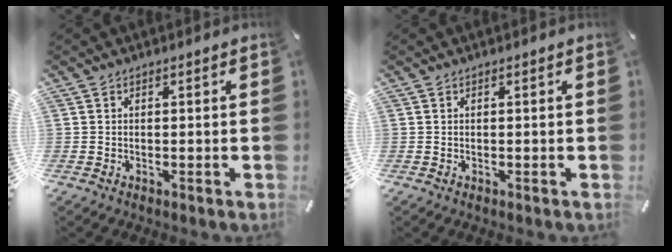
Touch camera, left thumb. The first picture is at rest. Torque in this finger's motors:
{"motor_torque": [-0.04, -0.01, 0.04, 0.06, 0.00]}